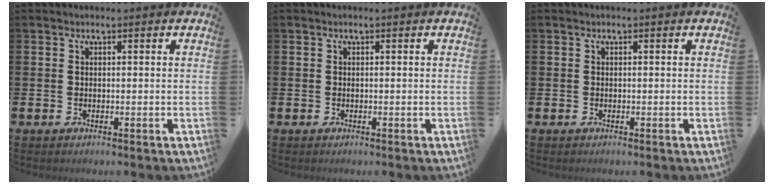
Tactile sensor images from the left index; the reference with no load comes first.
{"total": 0.0}
{"total": 0.0}